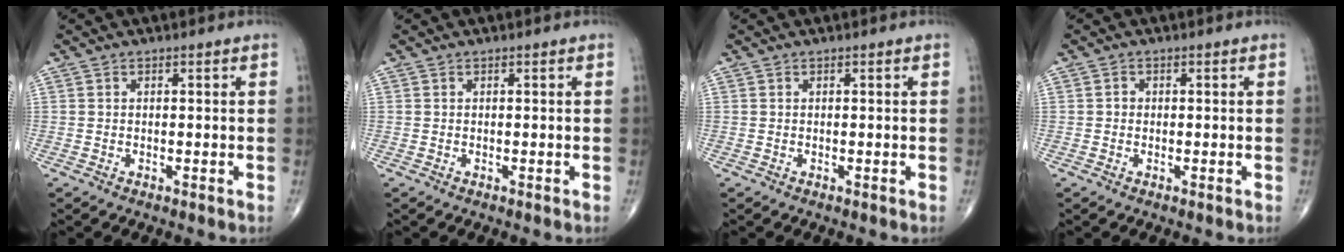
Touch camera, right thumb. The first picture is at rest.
{"total": 0.0}
{"total": 0.0}
{"total": 0.9, "force": [-0.1, 0.8, 0.3], "torque": [0.000, 0.003, -0.004]}